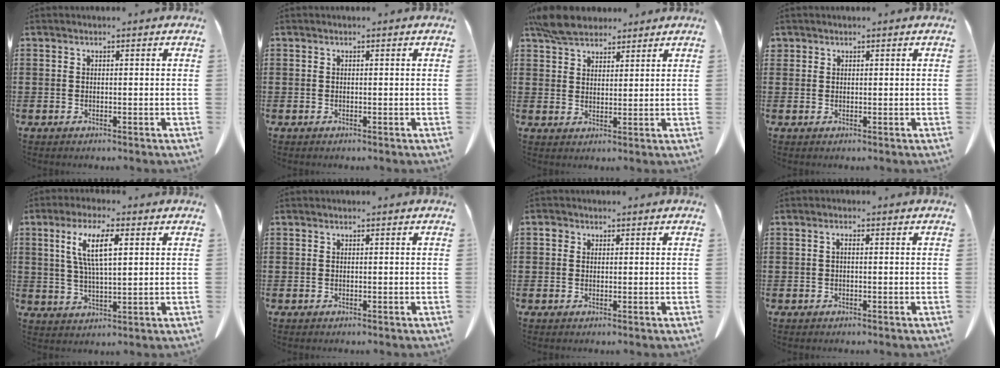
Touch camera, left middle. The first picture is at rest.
{"total": 0.0}
{"total": 6.1, "force": [5.3, 2.4, 2.1], "torque": [-0.050, -0.008, 0.100]}
{"total": 0.8, "force": [0.7, 0.4, 0.0], "torque": [-0.003, 0.000, 0.014]}
{"total": 7.6, "force": [2.7, 2.1, 6.8], "torque": [-0.140, 0.009, 0.046]}
{"total": 0.0}
{"total": 1.2, "force": [0.5, 1.0, 0.4], "torque": [-0.013, 0.005, 0.010]}
{"total": 0.9, "force": [-0.1, 0.2, 0.9], "torque": [-0.018, -0.001, -0.002]}